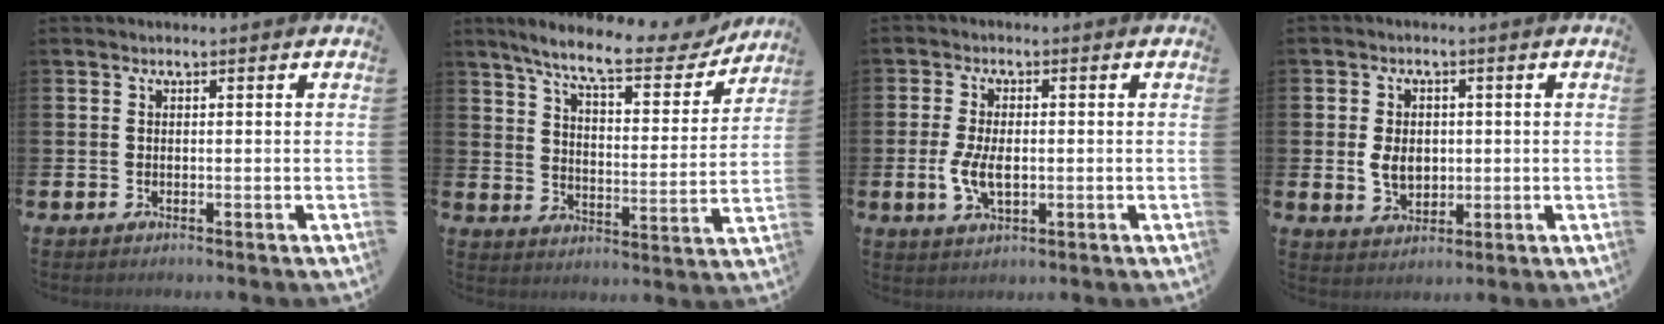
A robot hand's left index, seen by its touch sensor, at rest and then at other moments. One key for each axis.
{"total": 9.3, "fx": 7.9, "fy": 1.9, "fz": 4.6, "tx": -0.106, "ty": -0.046, "tz": 0.129}
{"total": 4.9, "fx": -0.4, "fy": 2.6, "fz": 4.1, "tx": -0.069, "ty": -0.001, "tz": -0.011}
{"total": 4.3, "fx": 0.1, "fy": 3.2, "fz": 2.8, "tx": -0.045, "ty": 0.006, "tz": -0.003}